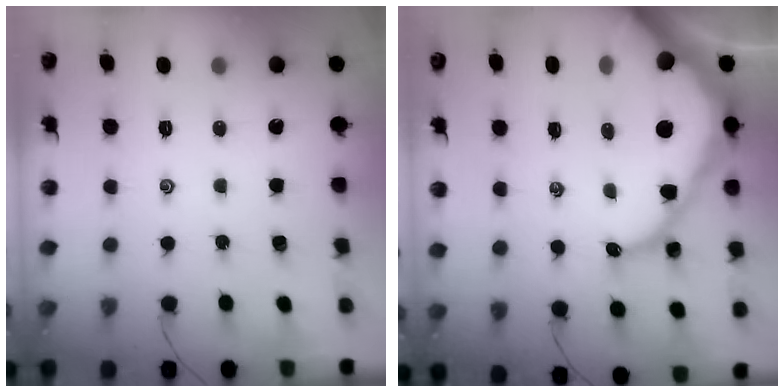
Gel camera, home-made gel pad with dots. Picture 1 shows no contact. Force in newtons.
{"total": 18.9, "press": 18.8, "slide": 2.2}